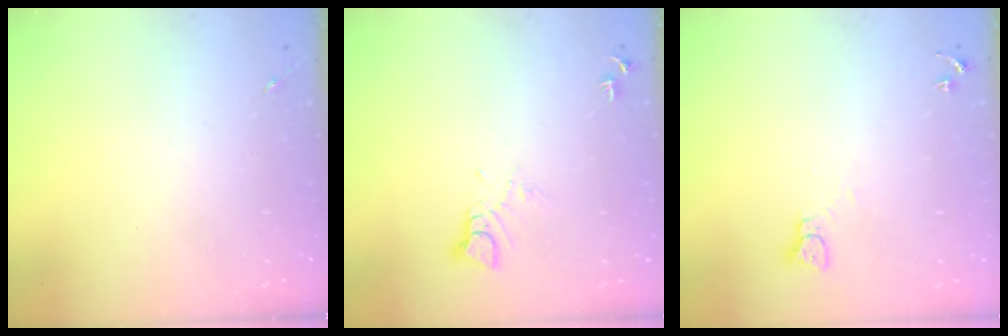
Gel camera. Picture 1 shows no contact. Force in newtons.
{"total": 4.7, "press": 4.7, "slide": 0.3}
{"total": 2.3, "press": 2.3, "slide": 0.2}